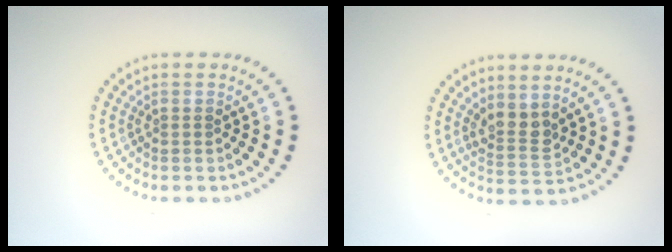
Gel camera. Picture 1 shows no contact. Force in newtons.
{"total": 2.3, "press": 1.9, "slide": 1.3}